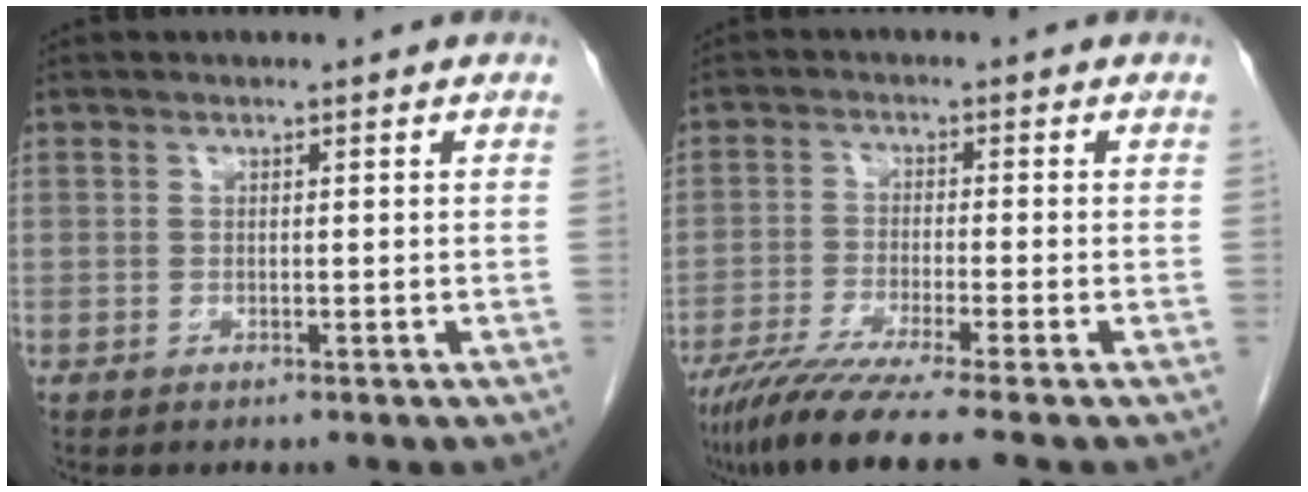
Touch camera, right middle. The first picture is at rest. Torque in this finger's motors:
{"motor_torque": [1.19, -0.95, 0.61, 0.14]}